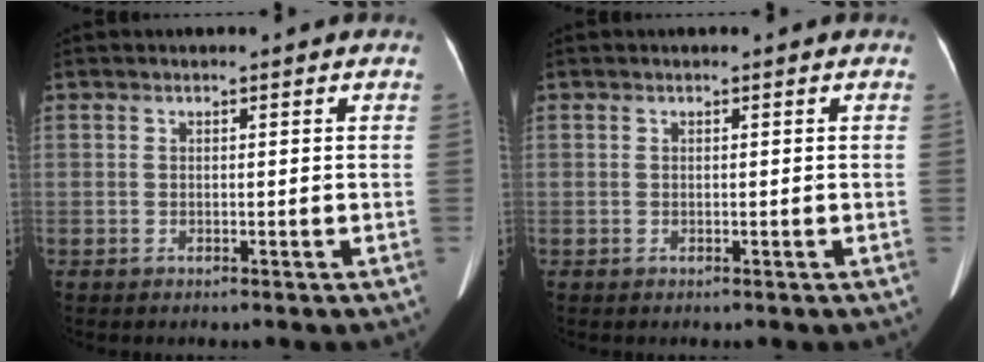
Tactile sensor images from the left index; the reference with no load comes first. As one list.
[{"total": 0.0}]